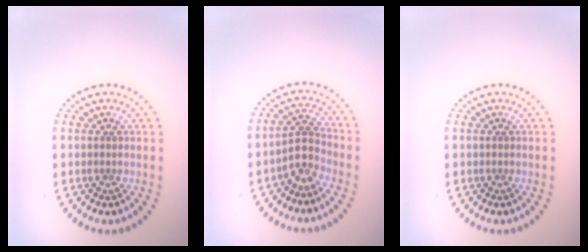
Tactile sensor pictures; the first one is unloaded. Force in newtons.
{"total": 2.5, "press": 1.9, "slide": 1.6}
{"total": 0.0}